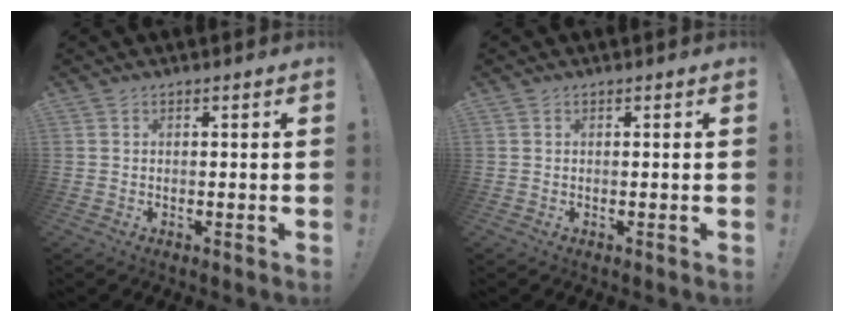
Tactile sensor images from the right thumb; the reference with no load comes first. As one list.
[{"total": 0.0}]